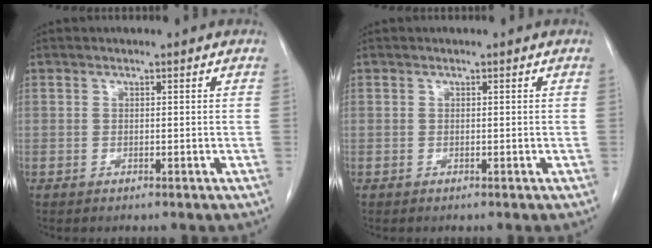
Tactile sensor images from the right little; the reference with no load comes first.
{"total": 0.0}